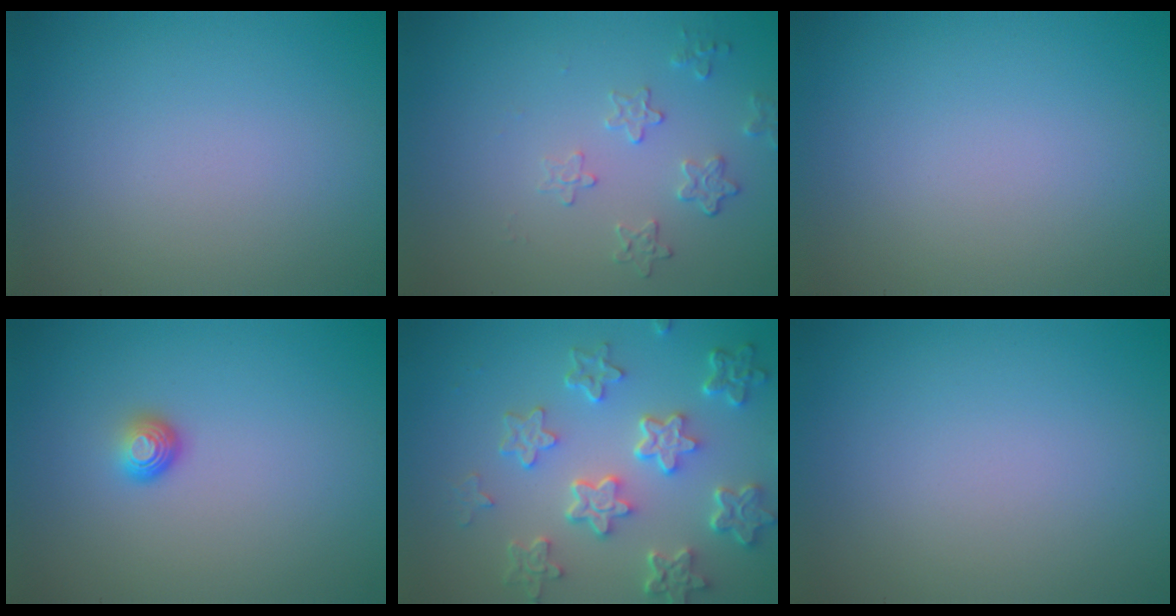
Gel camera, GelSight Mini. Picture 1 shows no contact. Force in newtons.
{"total": 1.9, "press": 1.3, "slide": 1.4}
{"total": 0.0}
{"total": 1.6, "press": 1.0, "slide": 1.3}
{"total": 6.6, "press": 5.0, "slide": 4.3}
{"total": 0.0}